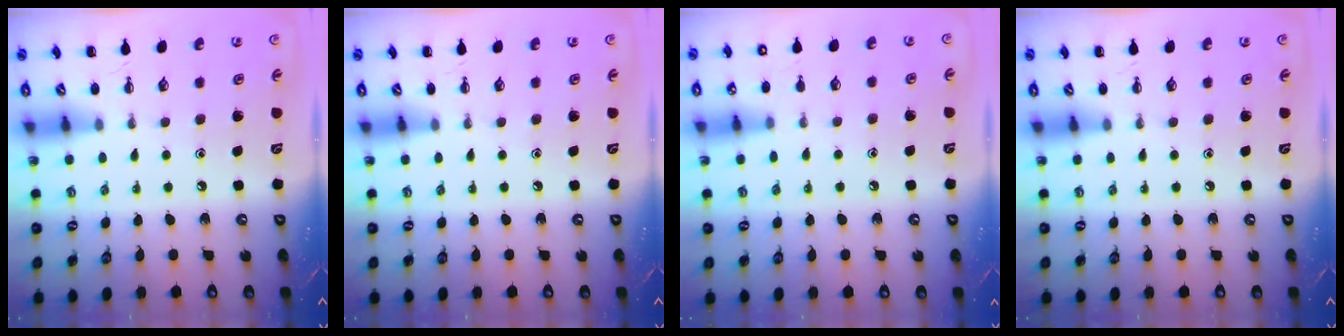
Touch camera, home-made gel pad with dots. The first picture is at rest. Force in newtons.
{"total": 0.0}
{"total": 7.0, "press": 6.7, "slide": 2.0}
{"total": 0.0}